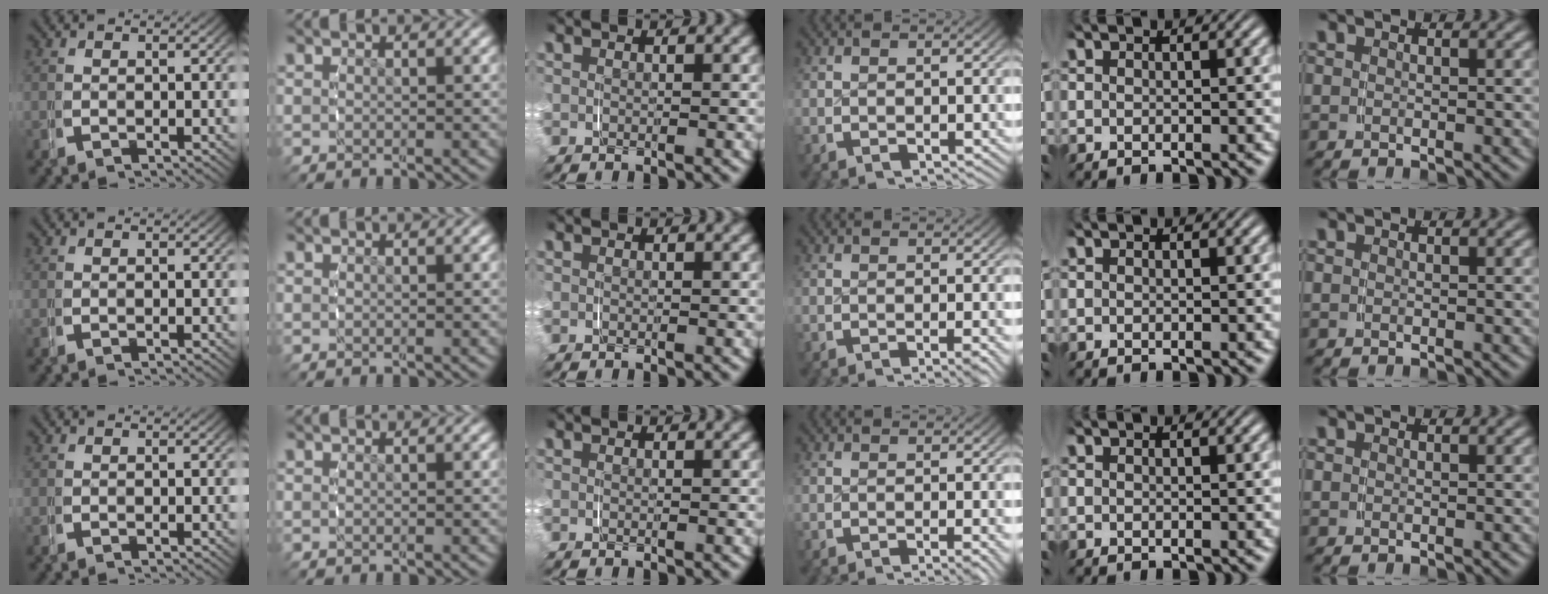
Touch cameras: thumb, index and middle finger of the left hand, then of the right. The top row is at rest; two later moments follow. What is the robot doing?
{"motion": "grasp_and_lifting", "object": "key"}